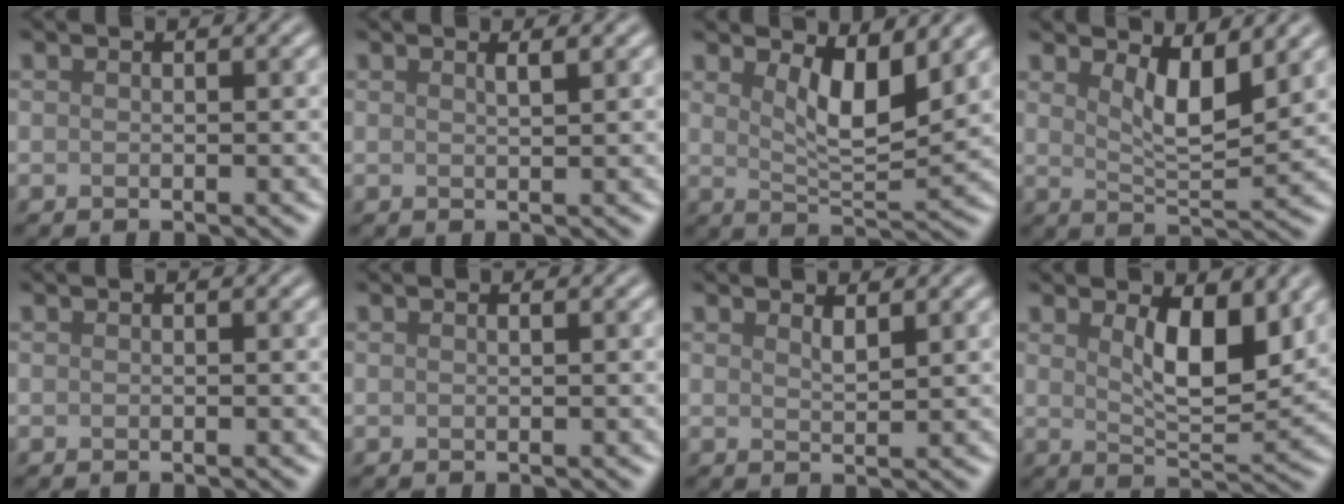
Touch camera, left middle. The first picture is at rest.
{"total": 1.1, "force": [0.6, 0.4, 0.9], "torque": [0.000, 0.004, 0.000]}
{"total": 4.7, "force": [2.0, 1.4, 4.0], "torque": [-0.072, -0.011, 0.043]}
{"total": 4.1, "force": [1.9, 1.2, 3.5], "torque": [-0.062, -0.012, 0.042]}
{"total": 0.0}
{"total": 0.7, "force": [0.4, 0.3, 0.5], "torque": [0.003, -0.004, -0.002]}
{"total": 1.0, "force": [0.8, 0.2, 0.5], "torque": [-0.010, 0.000, 0.019]}
{"total": 5.4, "force": [1.8, 1.8, 4.8], "torque": [-0.081, -0.009, 0.039]}